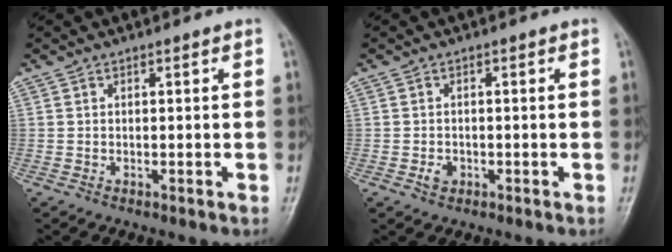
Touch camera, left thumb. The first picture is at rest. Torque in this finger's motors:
{"motor_torque": [0.00, 0.01, 0.04, 0.03, 0.00]}